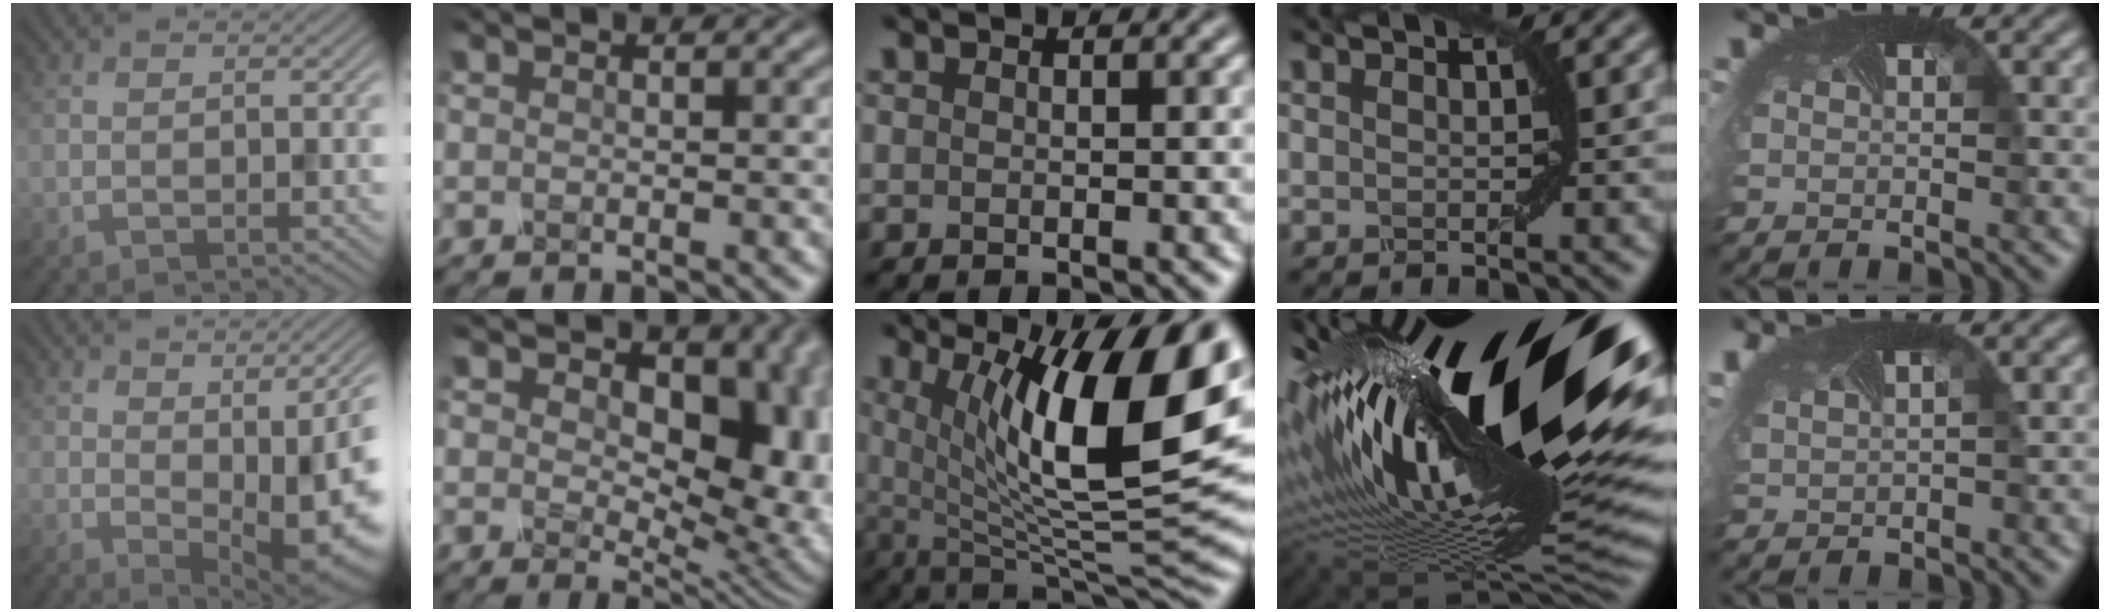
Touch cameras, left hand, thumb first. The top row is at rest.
{"thumb": {"total": 12.3, "force": [-0.4, 4.3, 11.5], "torque": [-0.151, -0.004, 0.013]}, "index": {"total": 13.0, "force": [2.5, 8.0, 10.0], "torque": [-0.120, -0.009, 0.040]}, "middle": {"total": 14.5, "force": [3.8, 4.4, 13.2], "torque": [-0.190, -0.007, 0.063]}, "ring": {"total": 21.3, "force": [4.8, 7.5, 19.4], "torque": [-0.345, -0.025, 0.093]}, "little": {"total": 6.0, "force": [2.3, 2.9, 4.7], "torque": [-0.116, 0.029, 0.045]}}